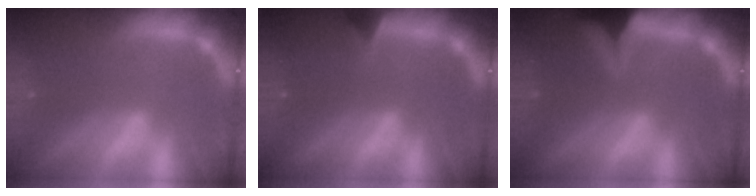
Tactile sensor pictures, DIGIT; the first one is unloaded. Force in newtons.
{"total": 1.4}
{"total": 6.0}